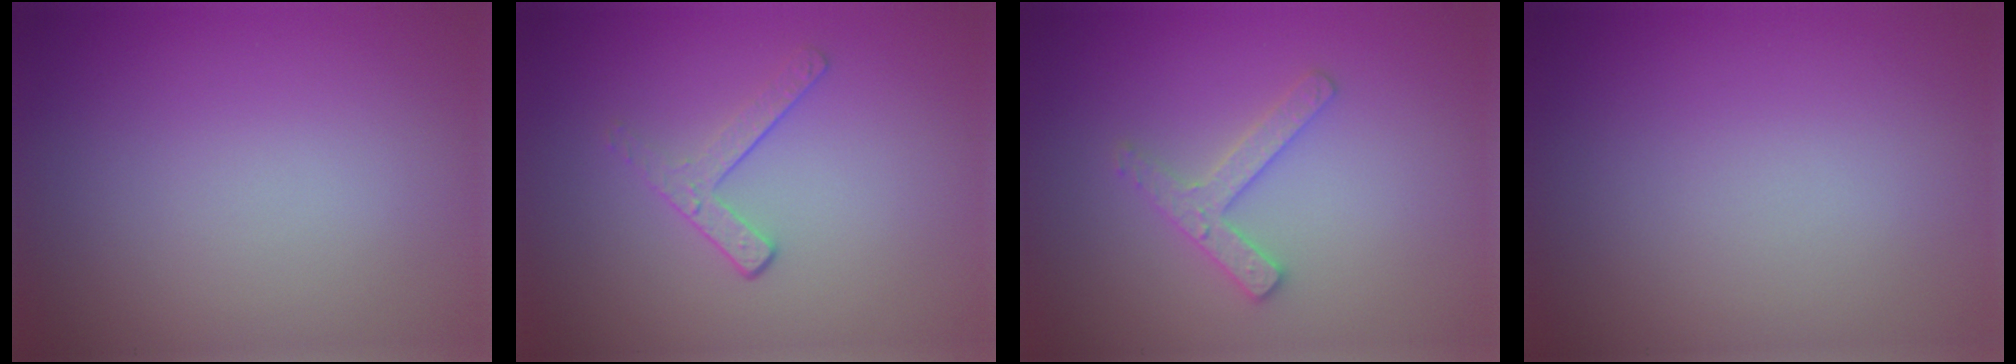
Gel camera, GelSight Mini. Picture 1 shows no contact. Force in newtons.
{"total": 1.8, "press": 1.1, "slide": 1.4}
{"total": 2.4, "press": 2.4, "slide": 0.4}
{"total": 0.0}